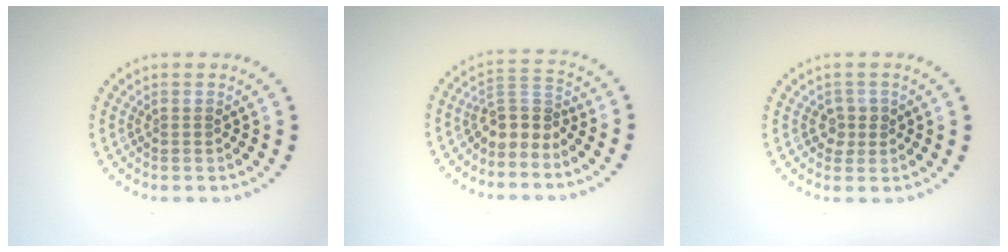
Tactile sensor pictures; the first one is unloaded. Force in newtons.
{"total": 2.8, "press": 2.1, "slide": 1.8}
{"total": 1.3, "press": 1.2, "slide": 0.6}